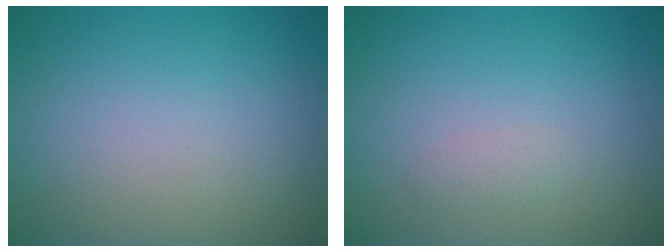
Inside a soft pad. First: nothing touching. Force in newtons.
{"total": 0.7, "press": 0.7, "slide": 0.1}